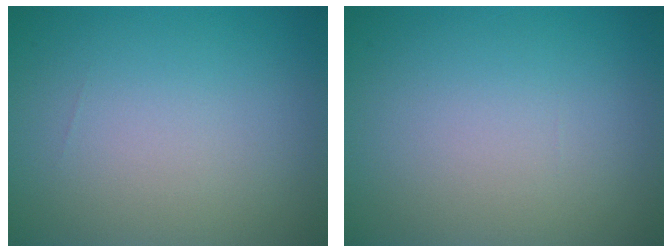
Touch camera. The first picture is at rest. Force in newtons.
{"total": 0.0}